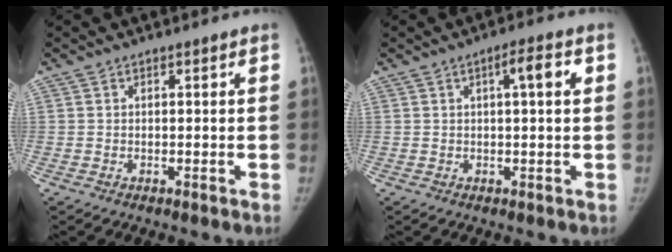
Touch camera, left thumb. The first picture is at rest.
{"total": 4.4, "force": [1.2, 0.7, 4.2], "torque": [-0.065, 0.011, 0.018]}